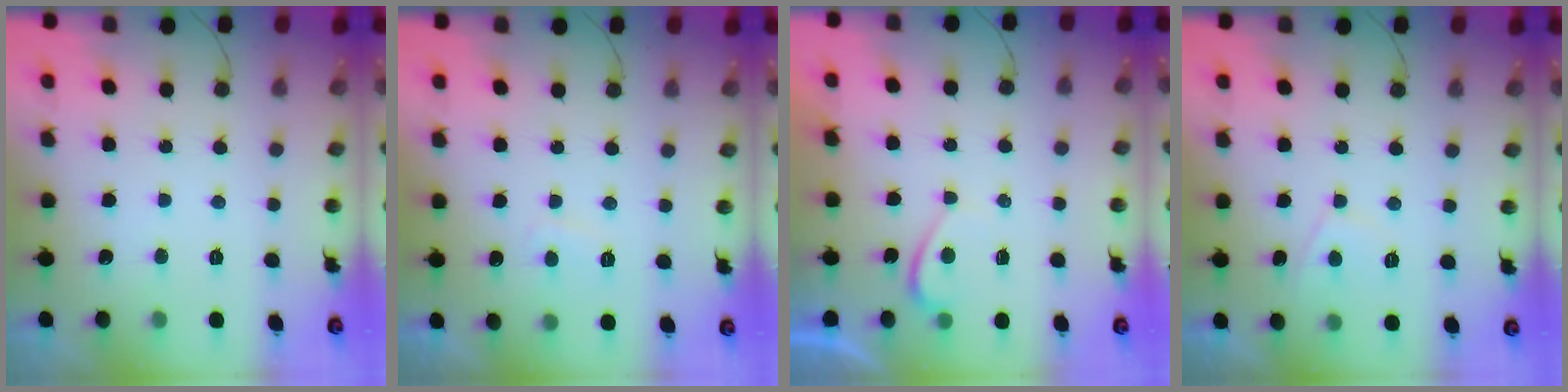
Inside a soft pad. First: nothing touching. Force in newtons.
{"total": 1.5, "press": 1.3, "slide": 0.6}
{"total": 0.0}
{"total": 2.4, "press": 2.3, "slide": 0.5}